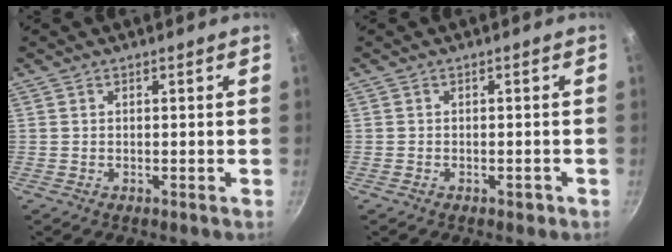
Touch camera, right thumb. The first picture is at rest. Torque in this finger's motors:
{"motor_torque": [0.44, 0.27, 0.41, -0.35, 0.11]}